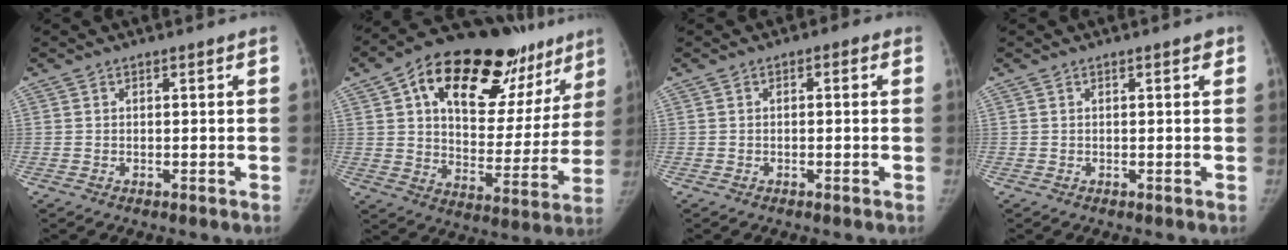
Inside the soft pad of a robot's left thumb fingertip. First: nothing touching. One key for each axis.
{"total": 29.3, "fx": 16.6, "fy": 15.3, "fz": 18.7, "tx": -0.231, "ty": -0.007, "tz": 0.249}
{"total": 1.4, "fx": 0.2, "fy": 1.1, "fz": 1.0, "tx": 0.003, "ty": 0.009, "tz": -0.010}
{"total": 0.9, "fx": 0.5, "fy": 0.4, "fz": 0.7, "tx": -0.007, "ty": 0.000, "tz": 0.004}